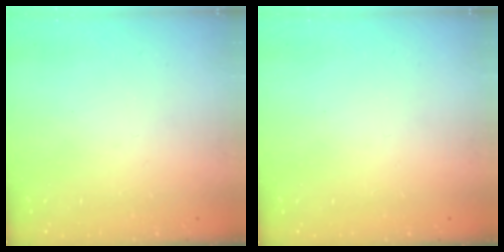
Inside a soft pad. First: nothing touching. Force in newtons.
{"total": 0.0}